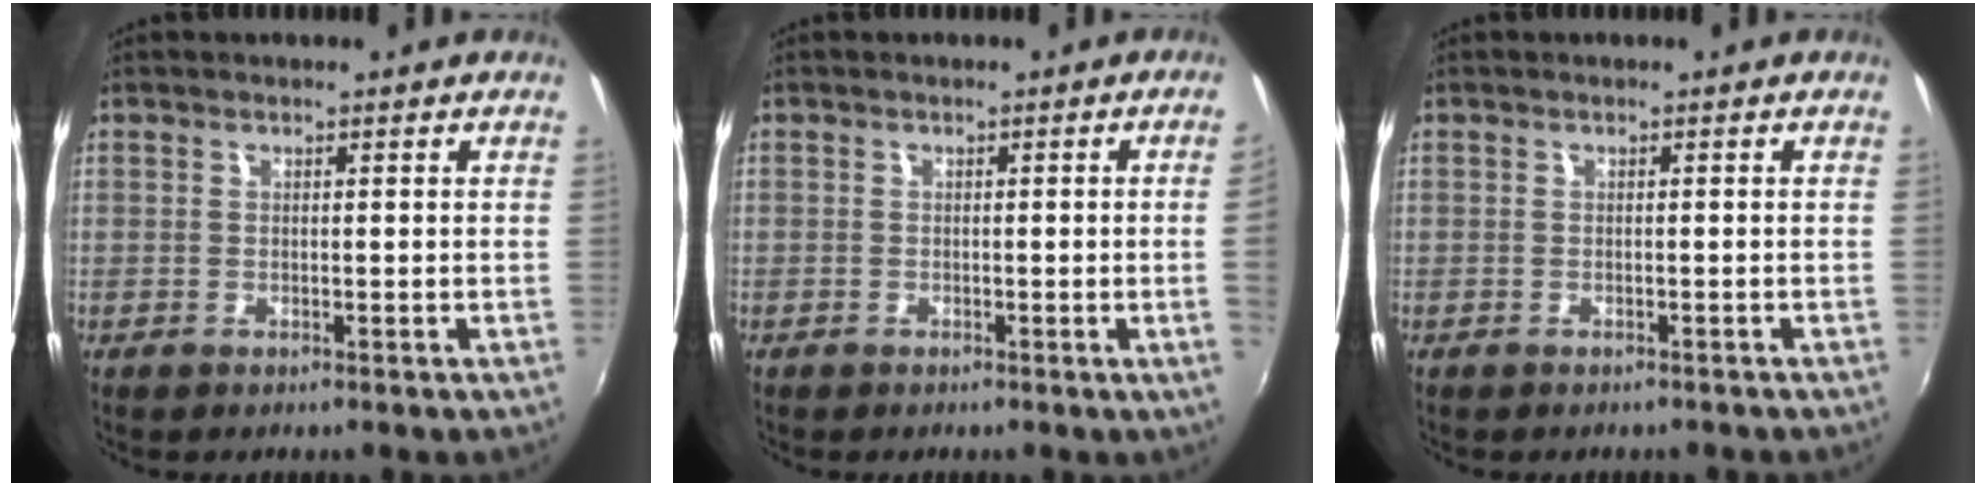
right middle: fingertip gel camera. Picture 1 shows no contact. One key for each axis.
{"total": 2.2, "fx": -0.2, "fy": -1.3, "fz": 1.8, "tx": -0.025, "ty": -0.011, "tz": 0.002}
{"total": 1.3, "fx": -1.2, "fy": 0.5, "fz": 0.3, "tx": -0.011, "ty": -0.004, "tz": -0.014}